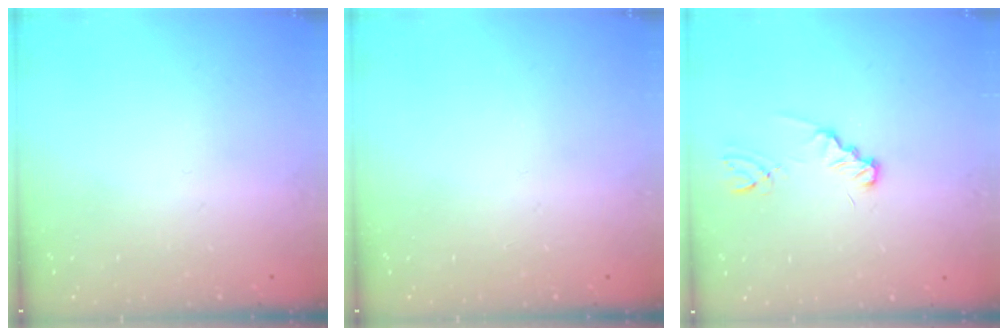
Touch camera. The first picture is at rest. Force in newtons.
{"total": 0.0}
{"total": 1.8, "press": 1.8, "slide": 0.3}